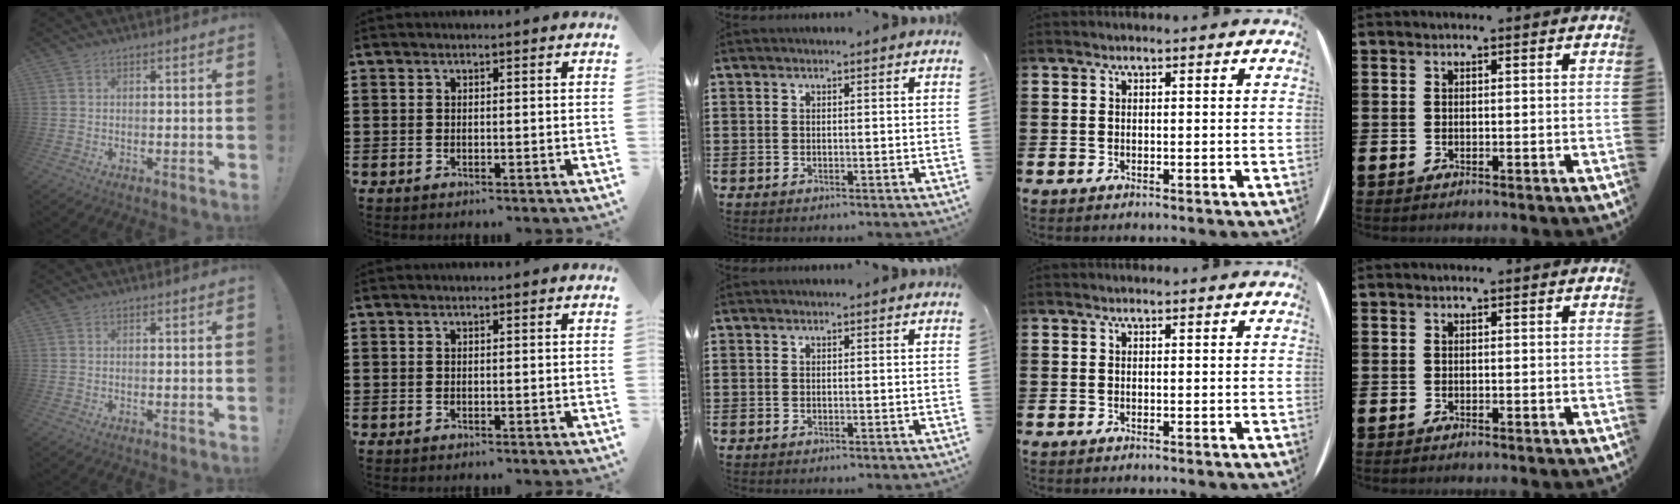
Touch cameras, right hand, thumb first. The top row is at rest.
{}